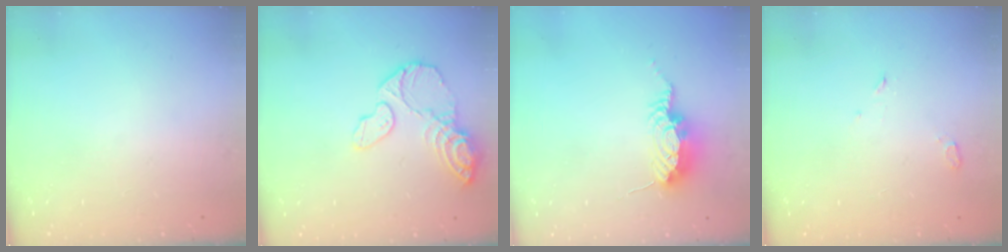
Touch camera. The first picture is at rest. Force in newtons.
{"total": 11.3, "press": 11.2, "slide": 1.8}
{"total": 8.7, "press": 8.7, "slide": 0.9}
{"total": 2.7, "press": 2.6, "slide": 0.8}